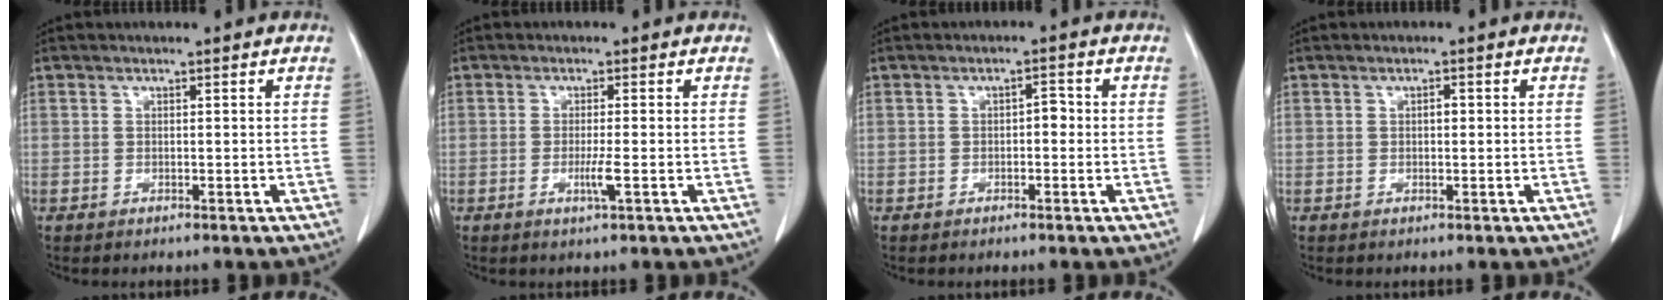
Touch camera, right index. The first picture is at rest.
{"total": 2.9, "force": [-0.9, 0.1, 2.8], "torque": [-0.055, -0.004, -0.015]}
{"total": 2.3, "force": [-0.3, 1.2, 1.9], "torque": [-0.031, 0.015, -0.004]}
{"total": 1.4, "force": [0.1, 0.8, 1.2], "torque": [-0.024, 0.002, 0.001]}